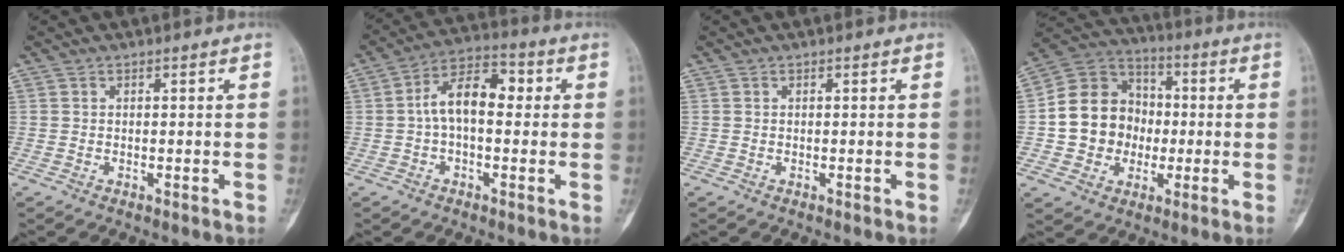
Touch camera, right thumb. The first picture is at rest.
{"total": 9.9, "force": [0.5, 5.6, 8.2], "torque": [-0.124, 0.034, 0.000]}
{"total": 0.0}
{"total": 14.4, "force": [-1.2, 12.8, 6.7], "torque": [-0.080, 0.031, -0.023]}